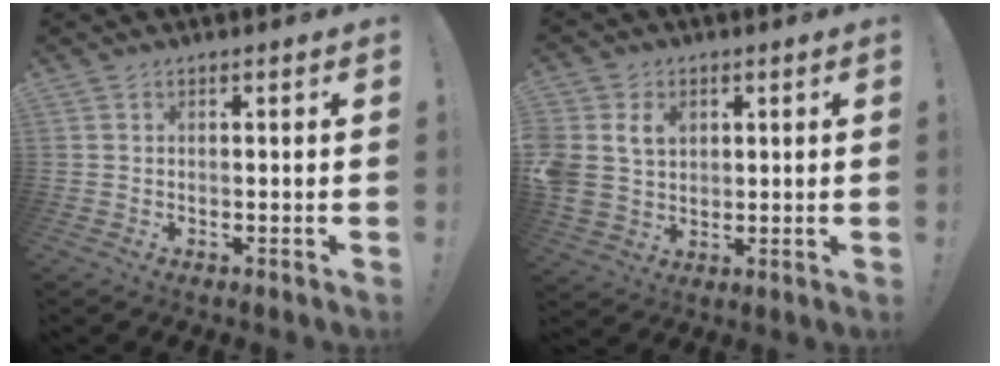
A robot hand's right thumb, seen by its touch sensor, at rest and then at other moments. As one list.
[{"total": 9.2, "force": [3.4, 7.4, 4.2], "torque": [-0.086, -0.009, 0.068]}]